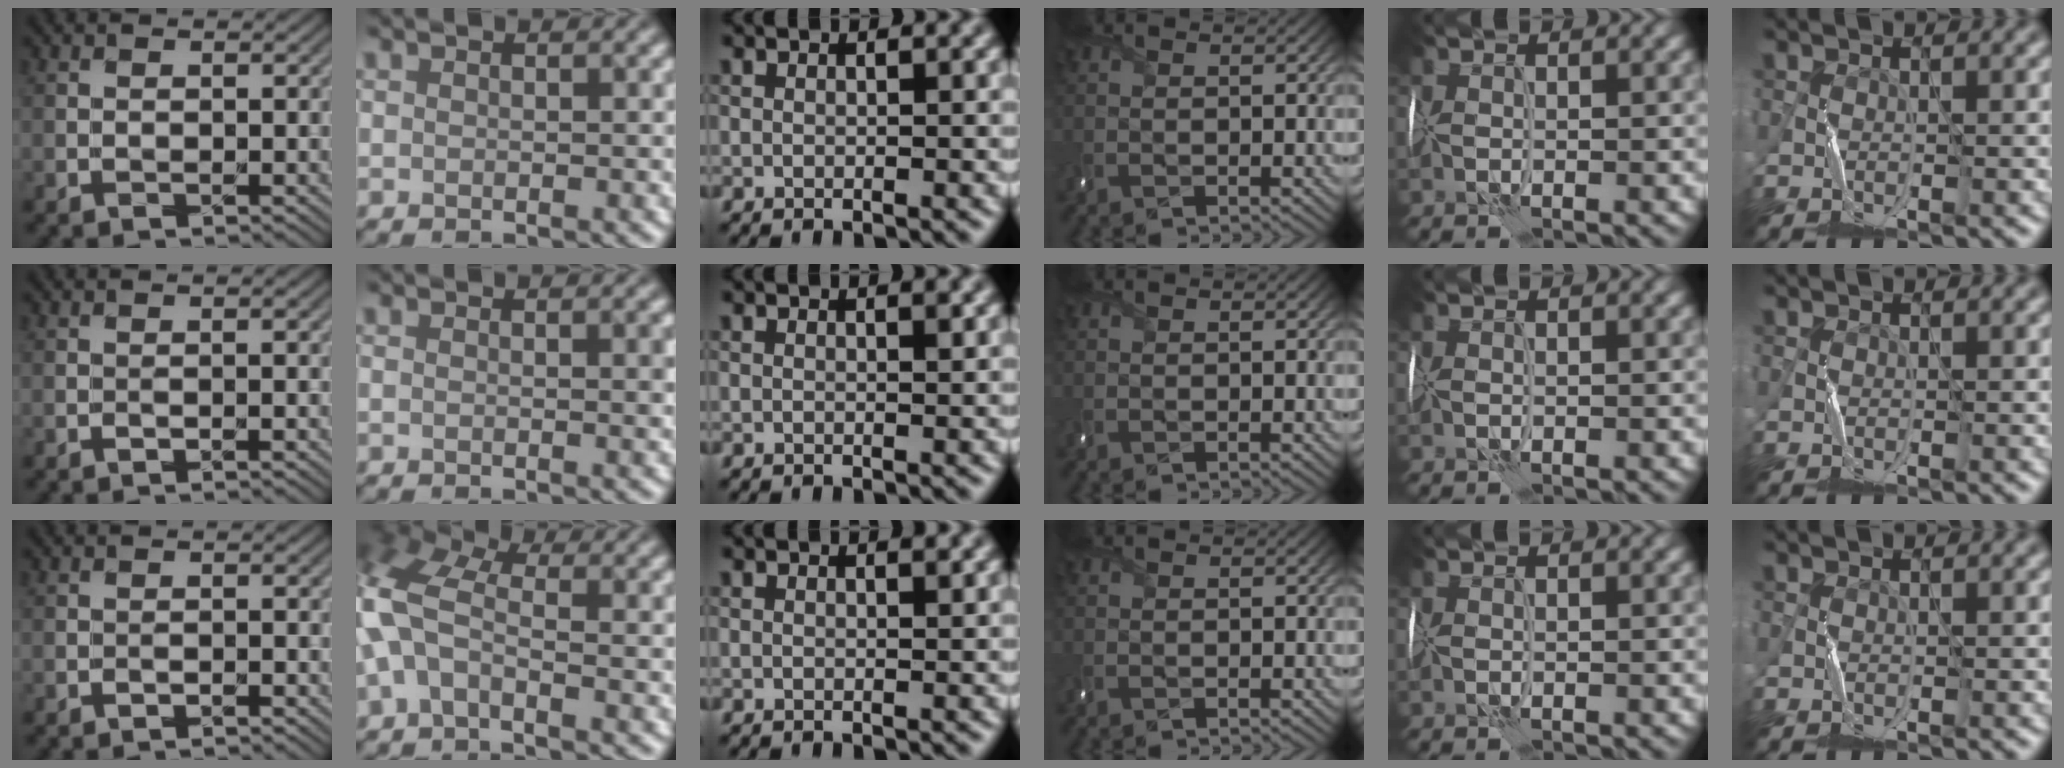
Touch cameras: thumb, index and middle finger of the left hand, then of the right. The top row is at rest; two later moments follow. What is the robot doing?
{"motion": "wrap", "object": "sponge"}